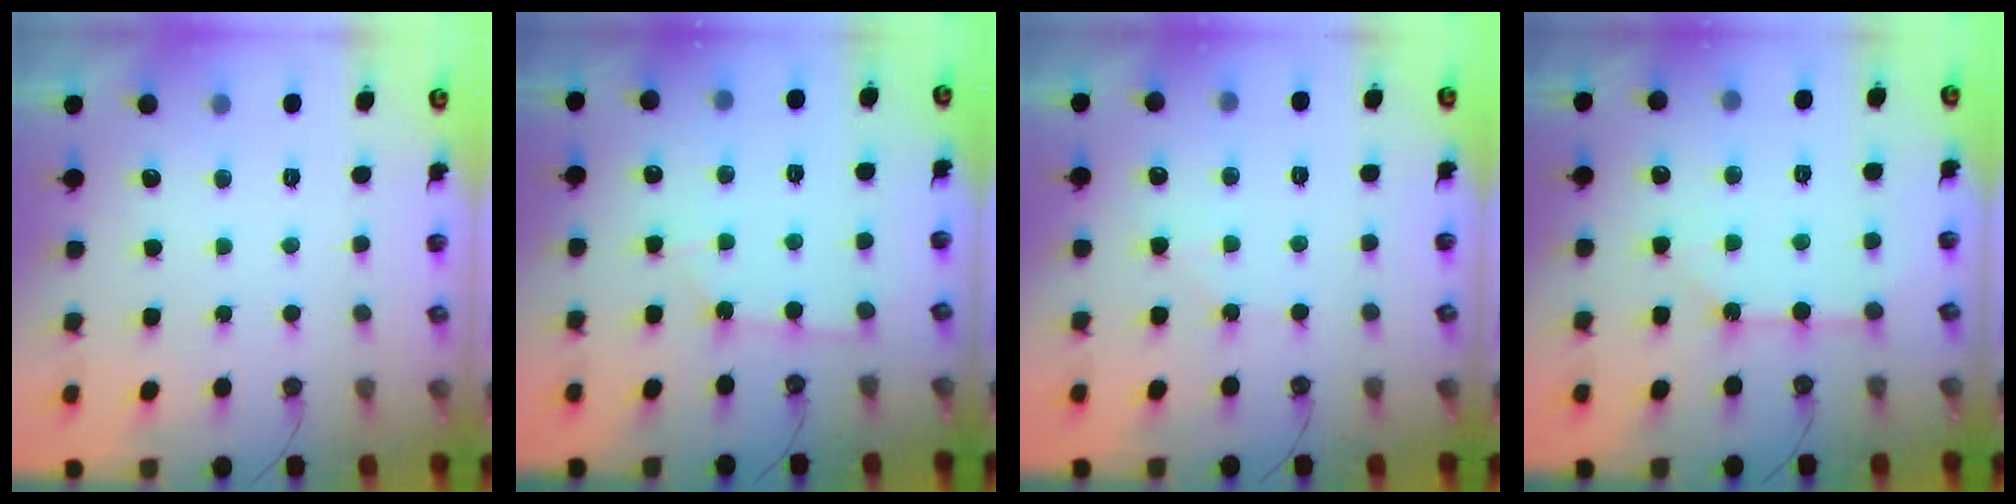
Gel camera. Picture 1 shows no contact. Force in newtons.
{"total": 2.2, "press": 2.2, "slide": 0.4}
{"total": 4.9, "press": 4.8, "slide": 0.7}
{"total": 2.9, "press": 2.9, "slide": 0.5}